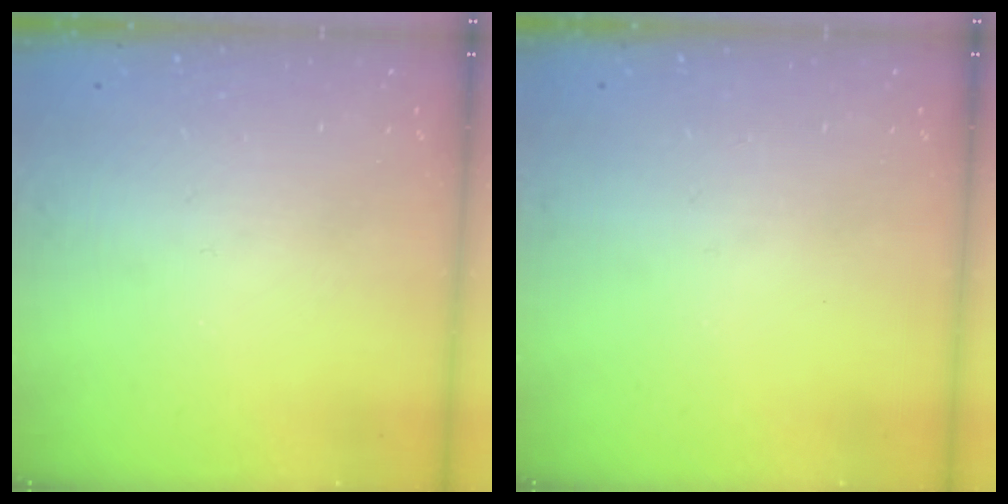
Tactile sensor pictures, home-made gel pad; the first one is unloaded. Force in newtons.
{"total": 0.0}